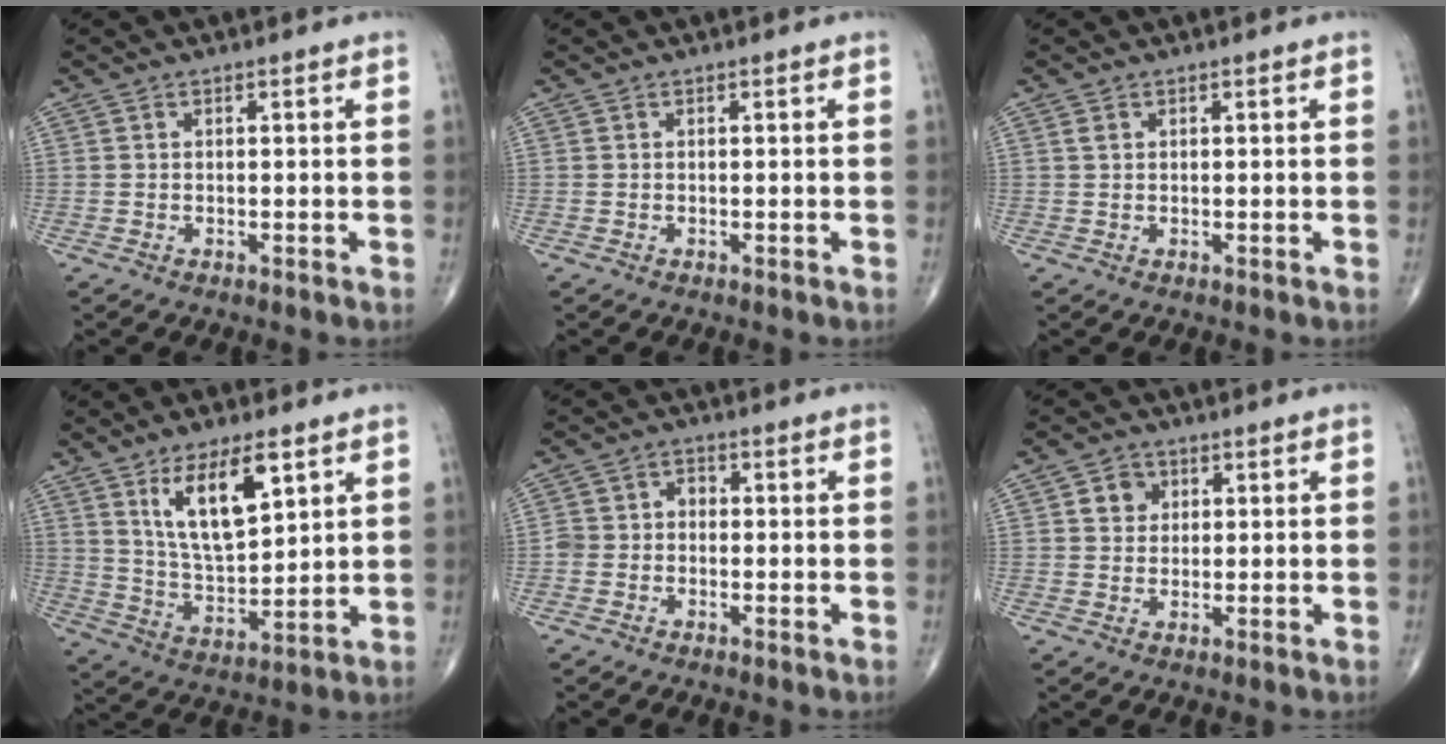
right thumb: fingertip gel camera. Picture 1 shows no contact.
{"total": 0.0}
{"total": 0.9, "force": [0.4, 0.6, 0.5], "torque": [-0.009, 0.003, 0.009]}
{"total": 13.1, "force": [6.3, 5.1, 10.2], "torque": [-0.160, -0.038, 0.126]}
{"total": 3.7, "force": [-0.8, 3.2, 1.6], "torque": [-0.014, 0.020, -0.021]}
{"total": 3.8, "force": [1.1, 3.4, 1.5], "torque": [-0.003, -0.001, 0.014]}